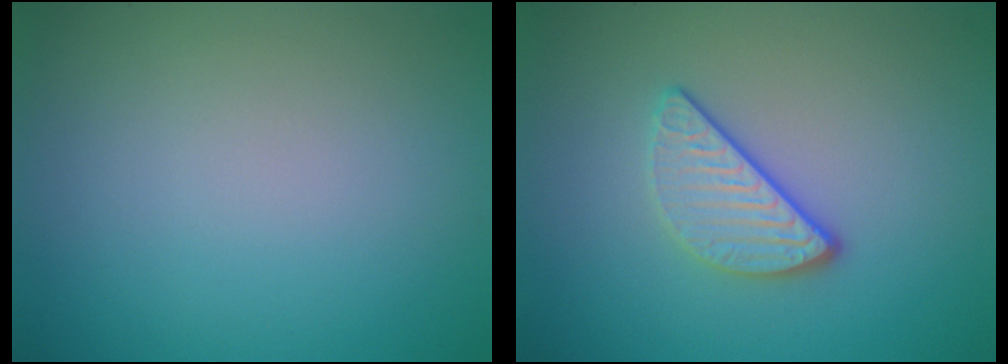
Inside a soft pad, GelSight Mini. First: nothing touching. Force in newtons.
{"total": 2.9, "press": 2.4, "slide": 1.6}